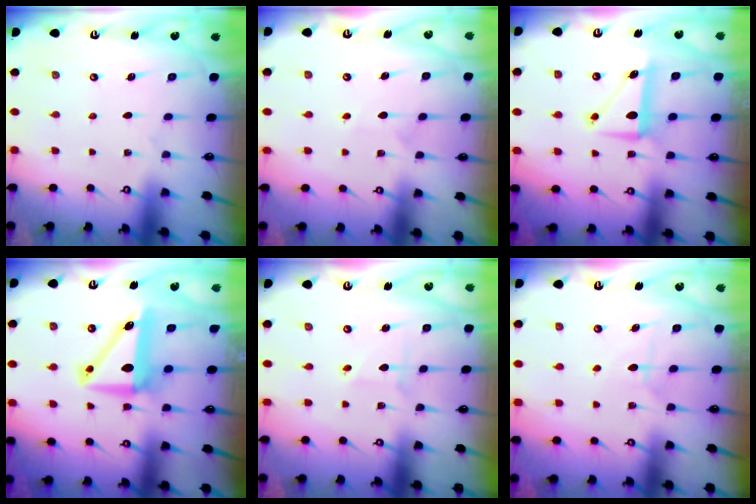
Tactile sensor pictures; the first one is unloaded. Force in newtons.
{"total": 2.9, "press": 2.8, "slide": 0.4}
{"total": 7.7, "press": 7.6, "slide": 0.9}
{"total": 9.2, "press": 9.0, "slide": 2.0}
{"total": 1.5, "press": 1.5, "slide": 0.1}
{"total": 6.3, "press": 6.2, "slide": 0.7}